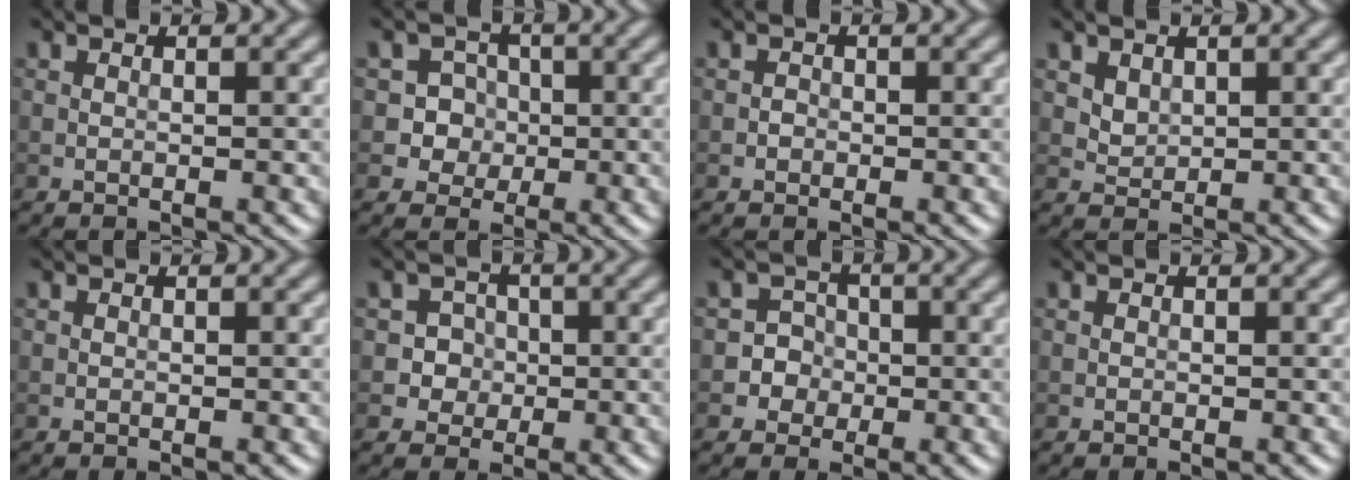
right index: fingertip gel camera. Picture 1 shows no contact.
{"total": 3.6, "force": [-0.3, 3.5, 0.8], "torque": [0.008, 0.015, -0.012]}
{"total": 0.6, "force": [-0.2, 0.5, 0.1], "torque": [0.003, -0.002, -0.005]}
{"total": 1.5, "force": [0.8, 1.1, 0.7], "torque": [-0.014, -0.006, 0.022]}
{"total": 0.0}
{"total": 2.3, "force": [-0.3, 2.2, 0.4], "torque": [0.016, 0.002, -0.015]}
{"total": 3.2, "force": [-0.9, 3.0, 0.3], "torque": [0.024, 0.011, -0.028]}
{"total": 0.0}